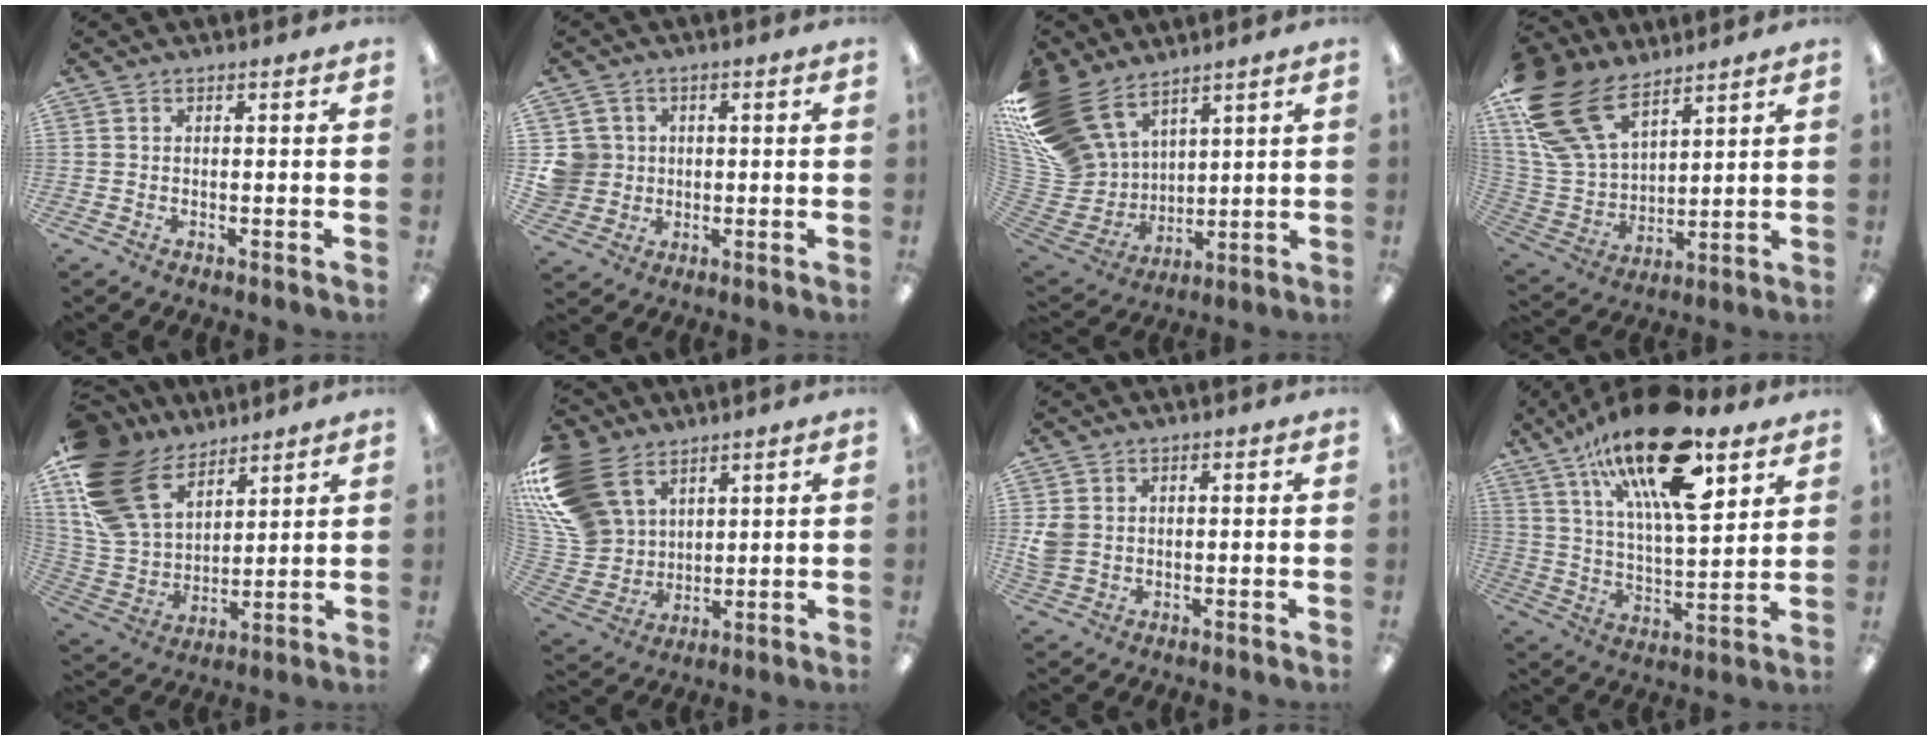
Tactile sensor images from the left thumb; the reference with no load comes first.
{"total": 6.7, "force": [0.8, 6.5, 1.2], "torque": [-0.047, 0.011, 0.018]}
{"total": 20.8, "force": [13.2, 13.1, 9.3], "torque": [-0.234, -0.080, 0.259]}
{"total": 22.3, "force": [13.6, 12.4, 12.6], "torque": [-0.299, -0.059, 0.255]}
{"total": 19.4, "force": [11.7, 11.9, 9.9], "torque": [-0.244, -0.053, 0.224]}
{"total": 18.9, "force": [9.6, 13.5, 9.1], "torque": [-0.223, -0.037, 0.190]}
{"total": 4.3, "force": [0.4, 3.8, 1.9], "torque": [-0.030, 0.006, 0.011]}
{"total": 24.6, "force": [14.9, 8.8, 17.4], "torque": [-0.287, -0.073, 0.249]}